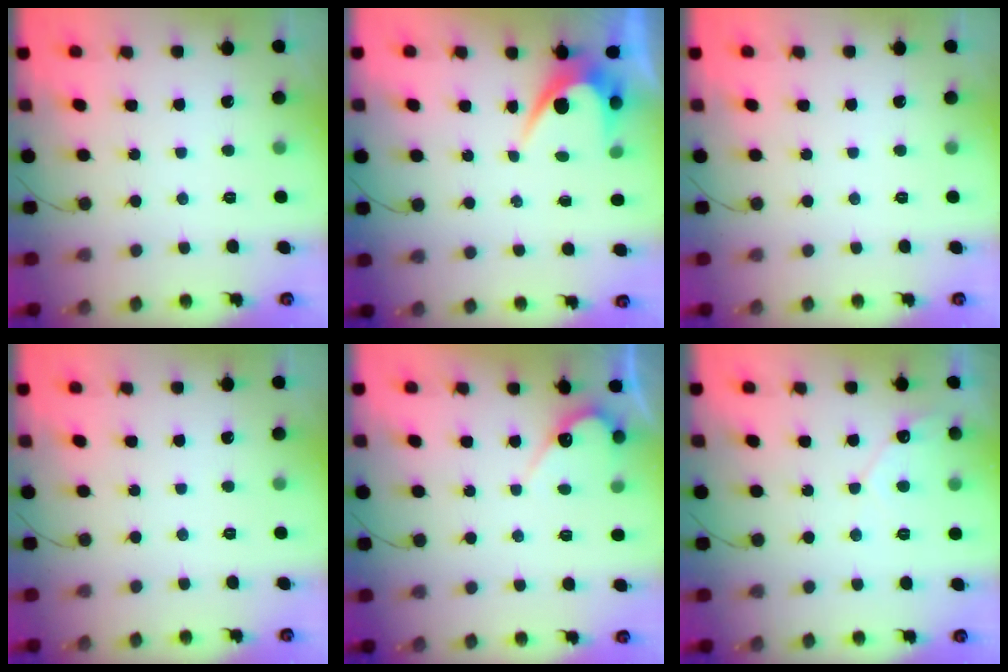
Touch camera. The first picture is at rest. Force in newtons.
{"total": 5.7, "press": 5.7, "slide": 0.3}
{"total": 0.0}
{"total": 0.0}
{"total": 5.9, "press": 5.9, "slide": 0.2}
{"total": 4.6, "press": 4.6, "slide": 0.3}